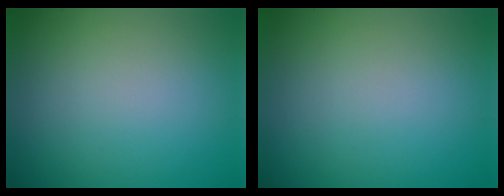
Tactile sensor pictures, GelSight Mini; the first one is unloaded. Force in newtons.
{"total": 0.0}